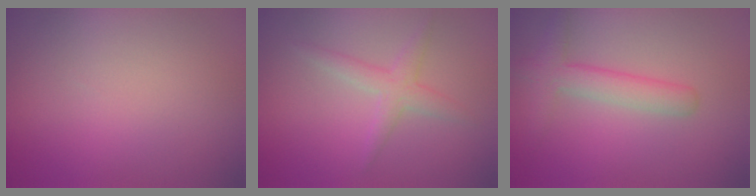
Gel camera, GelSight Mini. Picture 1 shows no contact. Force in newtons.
{"total": 2.2, "press": 2.2, "slide": 0.1}
{"total": 2.9, "press": 2.9, "slide": 0.2}